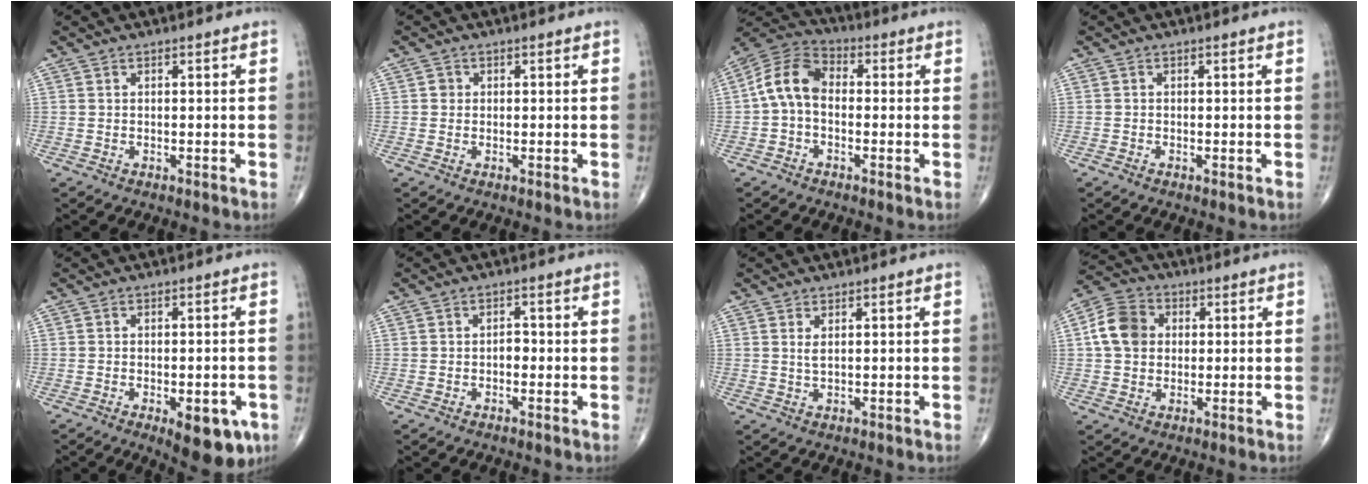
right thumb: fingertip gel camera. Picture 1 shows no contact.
{"total": 1.1, "force": [0.1, 1.1, 0.2], "torque": [0.003, 0.003, 0.000]}
{"total": 9.2, "force": [-0.4, 6.2, 6.9], "torque": [-0.121, 0.028, -0.025]}
{"total": 0.0}
{"total": 9.8, "force": [-4.2, 4.3, 7.7], "torque": [-0.079, 0.005, -0.047]}
{"total": 1.7, "force": [-0.5, 1.2, 1.1], "torque": [-0.006, 0.006, -0.012]}
{"total": 1.4, "force": [0.6, 0.5, 1.2], "torque": [-0.027, -0.003, 0.015]}
{"total": 8.6, "force": [1.1, 7.0, 4.9], "torque": [-0.078, 0.016, 0.010]}